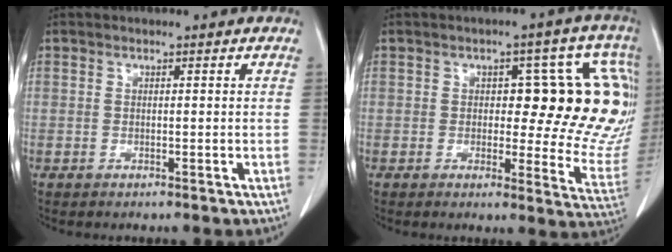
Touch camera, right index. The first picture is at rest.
{"total": 17.5, "force": [3.0, 6.6, 16.0], "torque": [-0.156, 0.020, 0.036]}